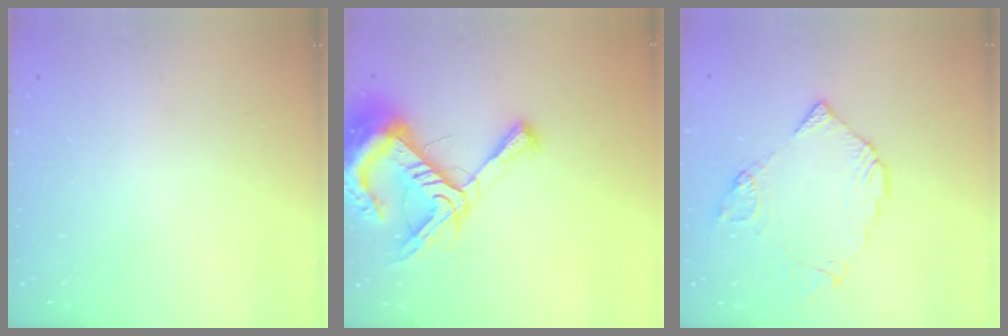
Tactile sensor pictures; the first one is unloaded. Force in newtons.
{"total": 17.4, "press": 17.3, "slide": 1.8}
{"total": 11.2, "press": 11.2, "slide": 1.3}